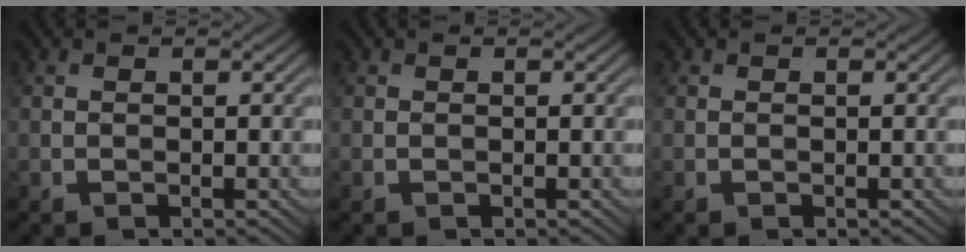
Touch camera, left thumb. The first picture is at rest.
{"total": 0.0}
{"total": 0.0}